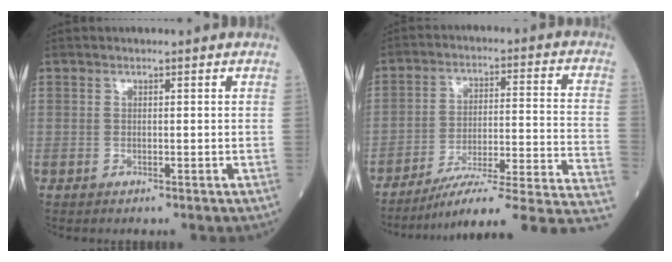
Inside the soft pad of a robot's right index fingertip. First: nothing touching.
{"total": 19.6, "force": [-16.0, 0.1, 11.2], "torque": [-0.095, 0.021, -0.229]}